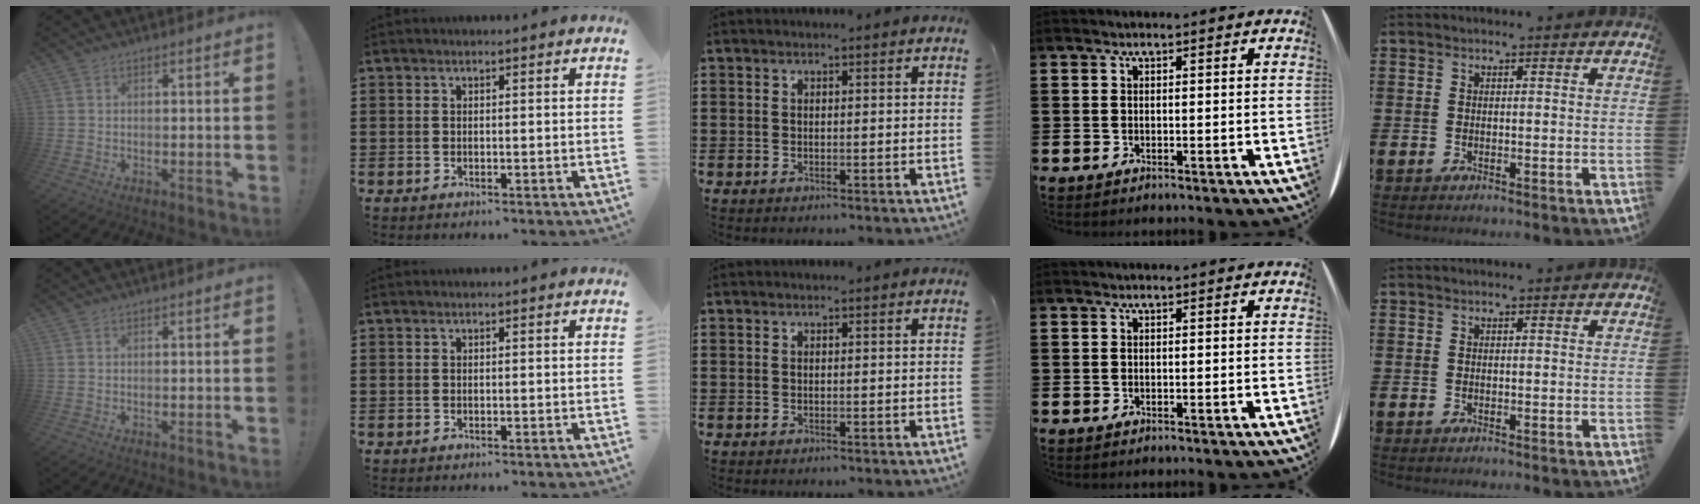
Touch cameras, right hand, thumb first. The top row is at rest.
{}